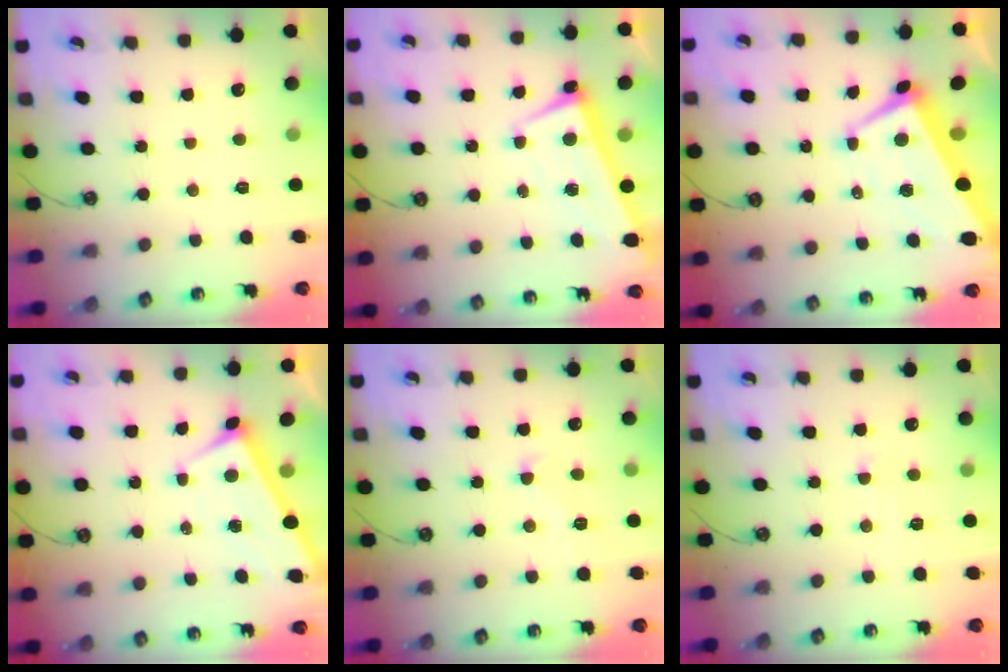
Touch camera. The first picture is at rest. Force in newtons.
{"total": 1.0, "press": 0.8, "slide": 0.5}
{"total": 2.2, "press": 1.9, "slide": 1.1}
{"total": 2.6, "press": 2.6, "slide": 0.4}
{"total": 2.2, "press": 2.1, "slide": 0.6}
{"total": 0.8, "press": 0.6, "slide": 0.6}